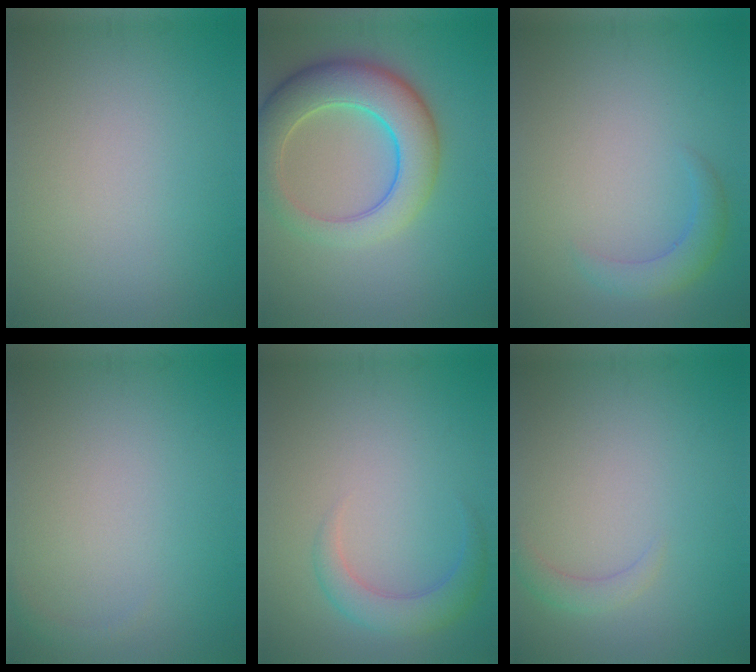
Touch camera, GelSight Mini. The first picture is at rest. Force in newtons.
{"total": 7.9, "press": 7.9, "slide": 0.2}
{"total": 2.3, "press": 2.3, "slide": 0.0}
{"total": 0.6, "press": 0.6, "slide": 0.1}
{"total": 2.9, "press": 2.9, "slide": 0.2}
{"total": 1.4, "press": 1.4, "slide": 0.2}